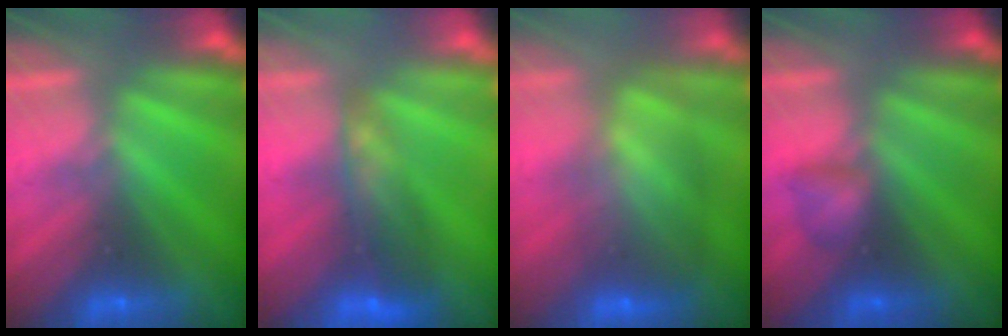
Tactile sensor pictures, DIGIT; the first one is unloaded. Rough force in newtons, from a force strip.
{"total": 7.4}
{"total": 7.5}
{"total": 1.9}